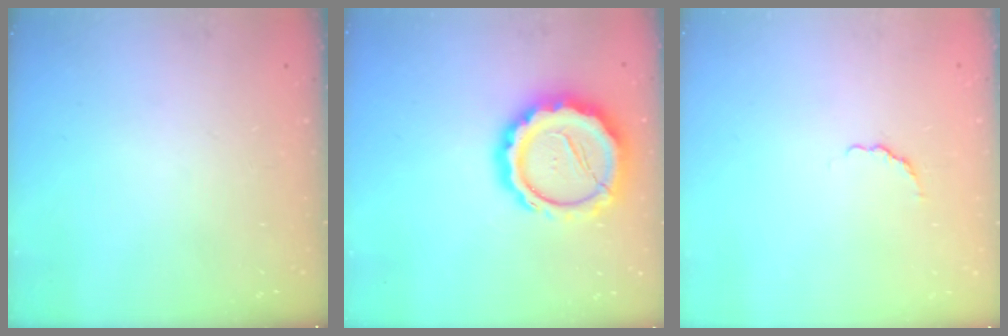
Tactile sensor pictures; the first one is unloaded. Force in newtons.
{"total": 17.6, "press": 17.3, "slide": 3.2}
{"total": 1.8, "press": 1.6, "slide": 0.8}